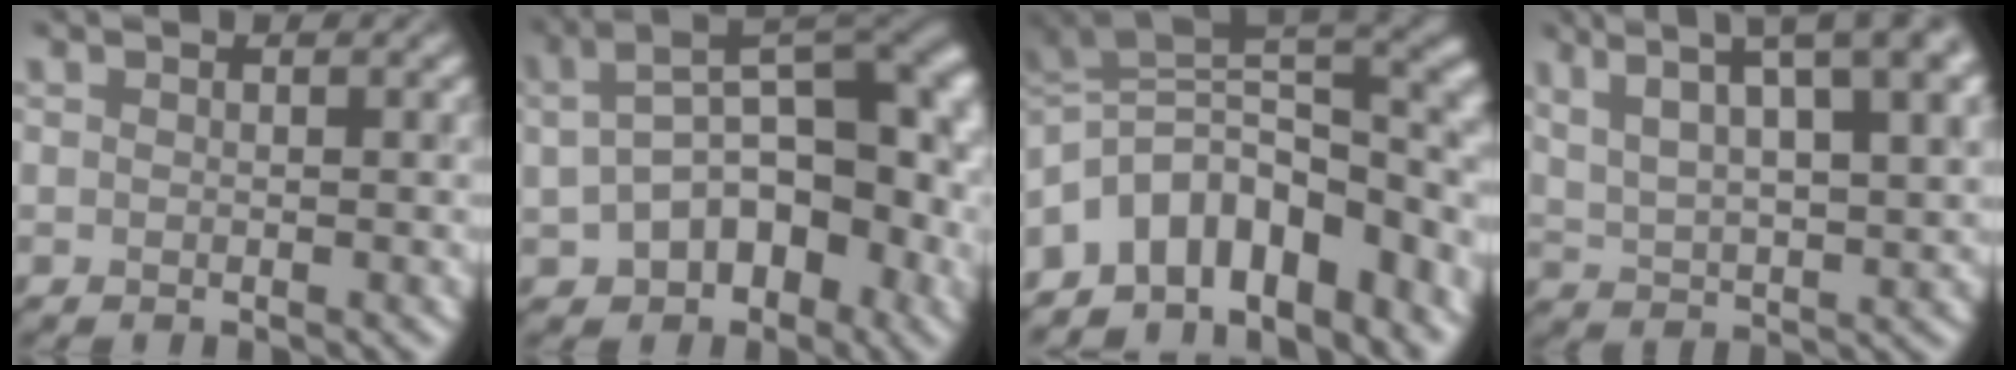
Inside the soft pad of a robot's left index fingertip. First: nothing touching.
{"total": 9.7, "force": [-0.6, 5.3, 8.1], "torque": [-0.136, -0.014, 0.037]}
{"total": 10.7, "force": [-6.3, 5.3, 6.8], "torque": [-0.120, 0.005, -0.074]}
{"total": 10.1, "force": [6.0, 2.8, 7.7], "torque": [-0.153, 0.005, 0.121]}